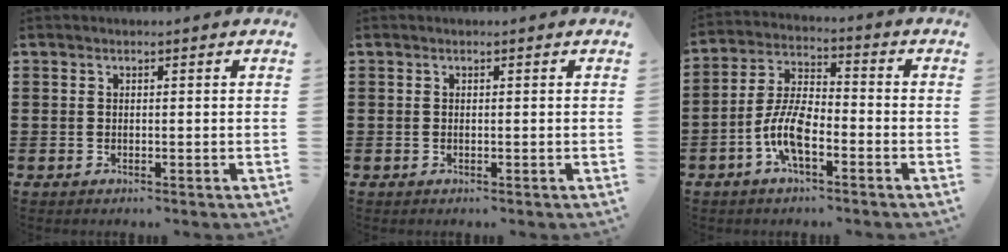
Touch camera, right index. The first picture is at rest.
{"total": 0.0}
{"total": 7.8, "force": [-3.3, 3.0, 6.4], "torque": [-0.153, -0.005, -0.069]}